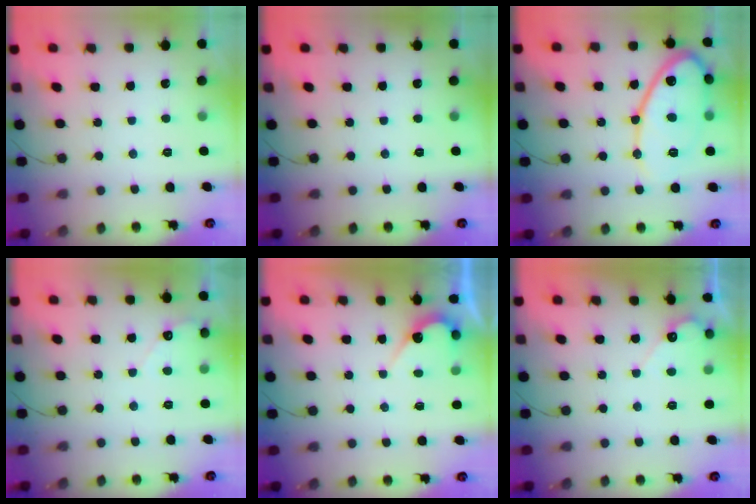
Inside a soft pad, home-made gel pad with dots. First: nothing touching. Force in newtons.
{"total": 0.0}
{"total": 13.8, "press": 13.7, "slide": 1.3}
{"total": 2.6, "press": 2.6, "slide": 0.2}
{"total": 5.5, "press": 5.5, "slide": 0.4}
{"total": 4.2, "press": 4.2, "slide": 0.2}